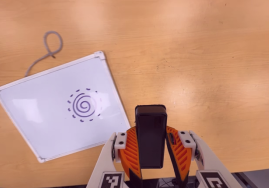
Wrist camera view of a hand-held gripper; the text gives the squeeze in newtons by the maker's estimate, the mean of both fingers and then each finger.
{"total": 7.5, "left": 6.1, "right": 8.8}